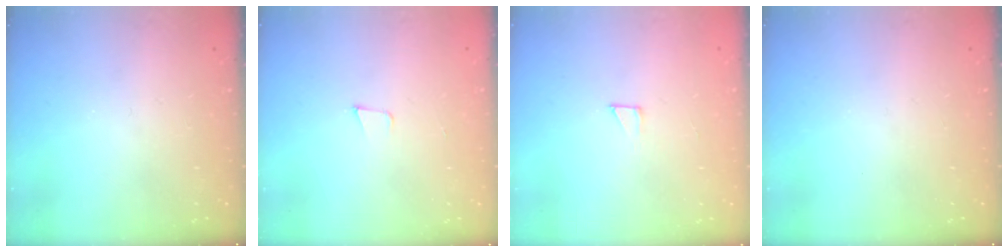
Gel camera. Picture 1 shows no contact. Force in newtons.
{"total": 3.4, "press": 2.1, "slide": 2.7}
{"total": 1.9, "press": 1.9, "slide": 0.1}
{"total": 0.0}